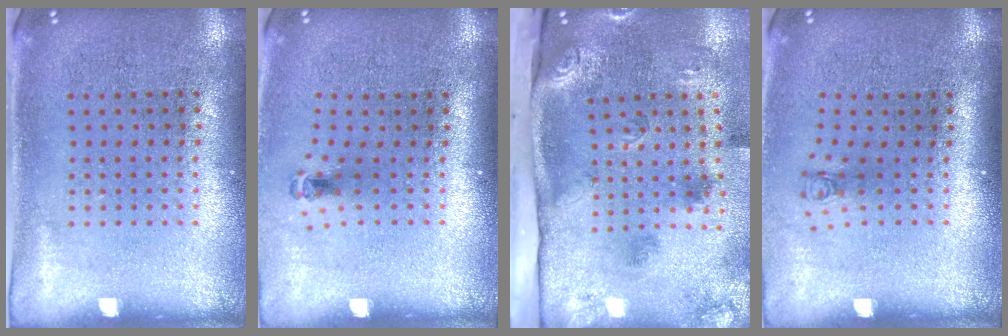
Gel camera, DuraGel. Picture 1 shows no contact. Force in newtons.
{"total": 0.6, "press": 0.4, "slide": 0.5}
{"total": 3.4, "press": 2.0, "slide": 2.7}
{"total": 0.8, "press": 0.3, "slide": 0.7}